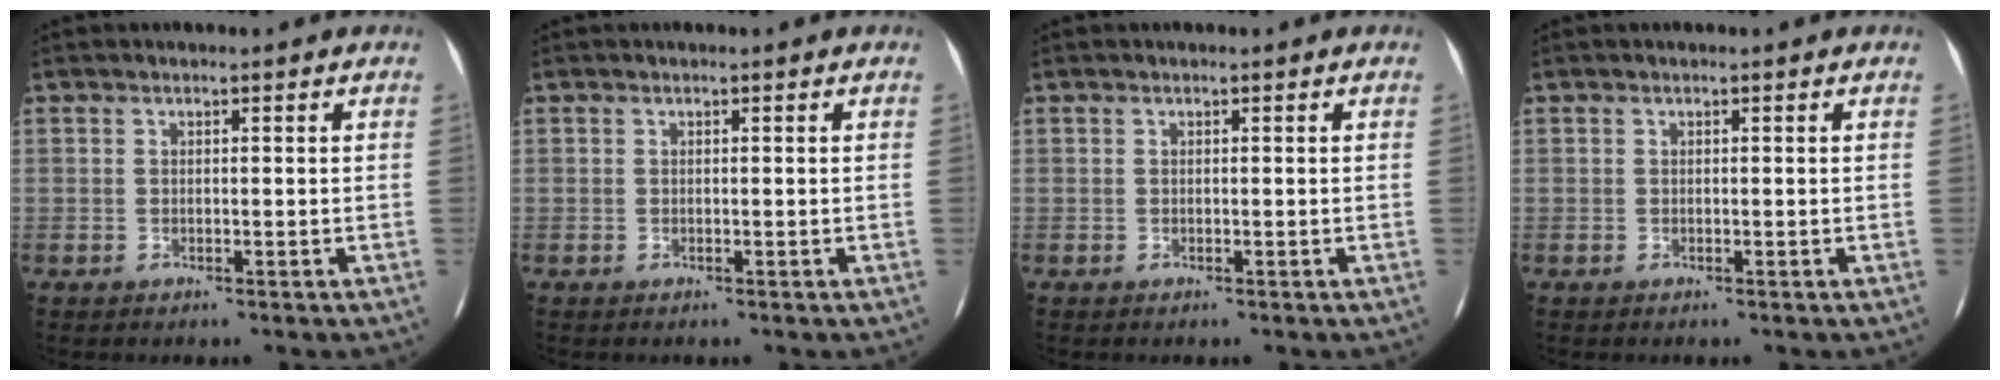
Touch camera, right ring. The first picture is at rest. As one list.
[{"total": 0.0}, {"total": 0.0}, {"total": 0.0}]